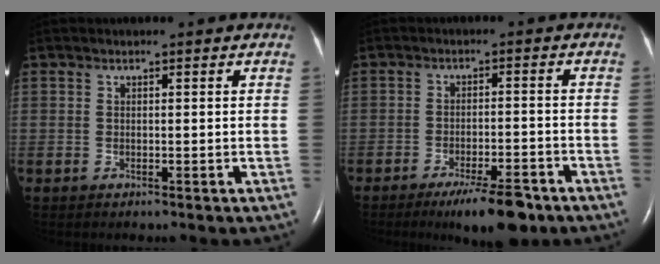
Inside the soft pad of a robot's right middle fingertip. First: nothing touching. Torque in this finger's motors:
{"motor_torque": [1.12, -1.01, 0.18, 0.07]}